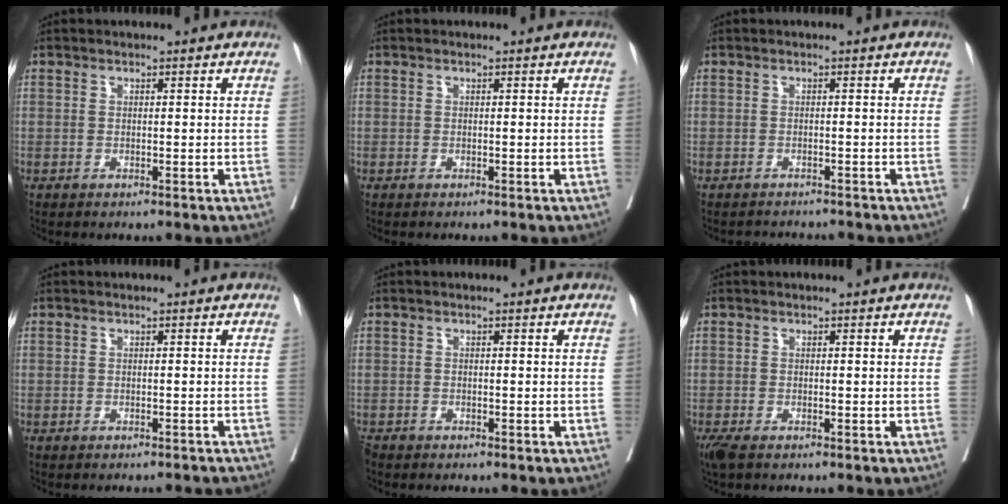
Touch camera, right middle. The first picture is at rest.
{"total": 0.0}
{"total": 3.2, "force": [-3.2, 0.4, 0.1], "torque": [0.006, -0.006, -0.042]}
{"total": 2.8, "force": [-2.8, 0.2, 0.5], "torque": [-0.011, -0.010, -0.029]}
{"total": 1.3, "force": [-1.1, 0.6, 0.3], "torque": [-0.008, -0.002, -0.020]}
{"total": 2.5, "force": [-1.8, 0.8, 1.5], "torque": [-0.036, -0.012, -0.032]}